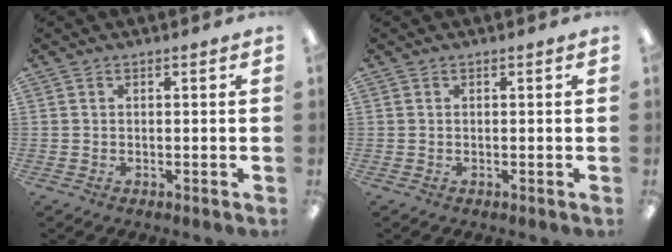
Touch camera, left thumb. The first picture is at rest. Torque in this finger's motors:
{"motor_torque": [-0.02, -0.02, 0.06, 0.02, 0.00]}